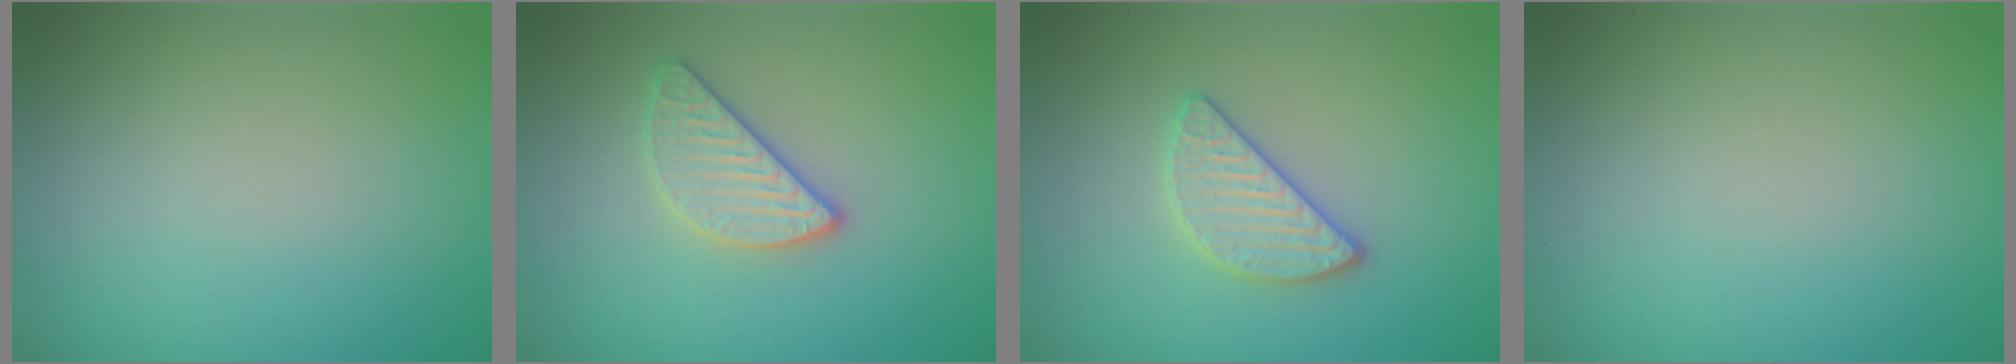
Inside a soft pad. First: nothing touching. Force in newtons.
{"total": 2.6, "press": 2.5, "slide": 0.8}
{"total": 3.0, "press": 2.8, "slide": 1.1}
{"total": 0.0}